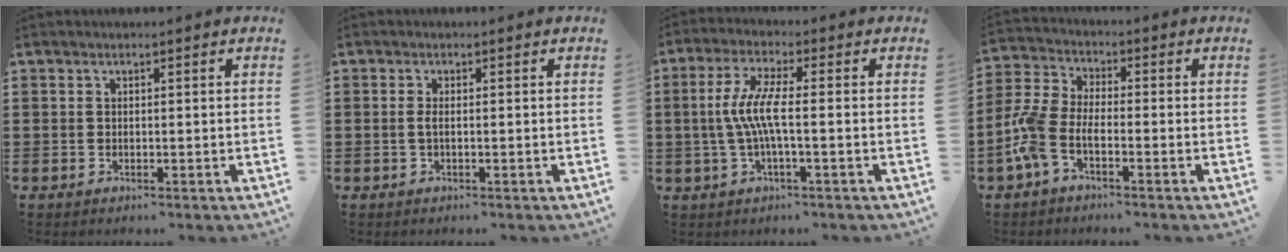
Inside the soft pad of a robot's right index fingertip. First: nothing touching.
{"total": 1.3, "force": [-0.3, 0.3, 1.2], "torque": [-0.032, -0.004, -0.008]}
{"total": 6.4, "force": [-0.8, 0.7, 6.3], "torque": [-0.143, -0.013, -0.026]}
{"total": 5.7, "force": [-3.4, 2.2, 4.1], "torque": [-0.122, -0.013, -0.075]}